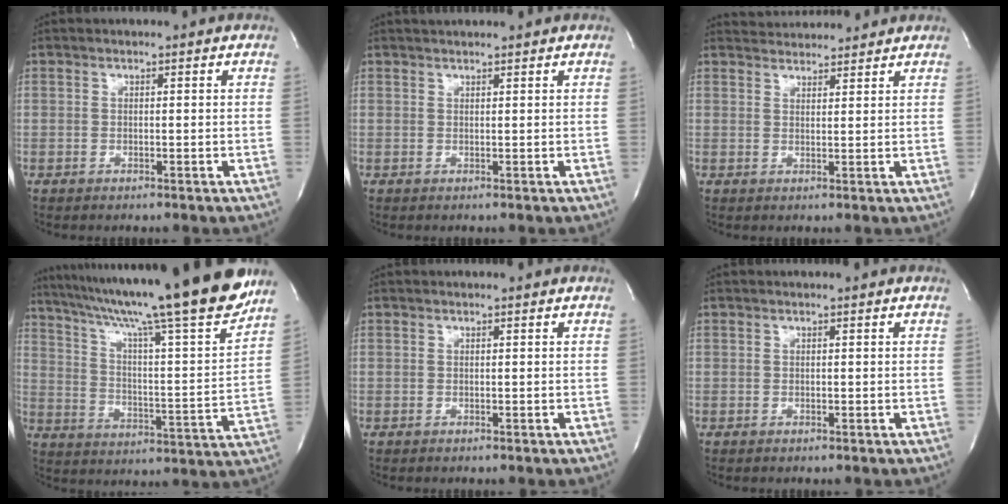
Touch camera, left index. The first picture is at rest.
{"total": 2.9, "force": [2.7, 0.2, 1.0], "torque": [-0.012, 0.024, 0.038]}
{"total": 5.5, "force": [5.5, 0.8, 0.5], "torque": [-0.010, 0.024, 0.077]}
{"total": 25.5, "force": [21.2, -0.4, 14.2], "torque": [-0.241, -0.038, 0.306]}
{"total": 0.0}
{"total": 0.0}